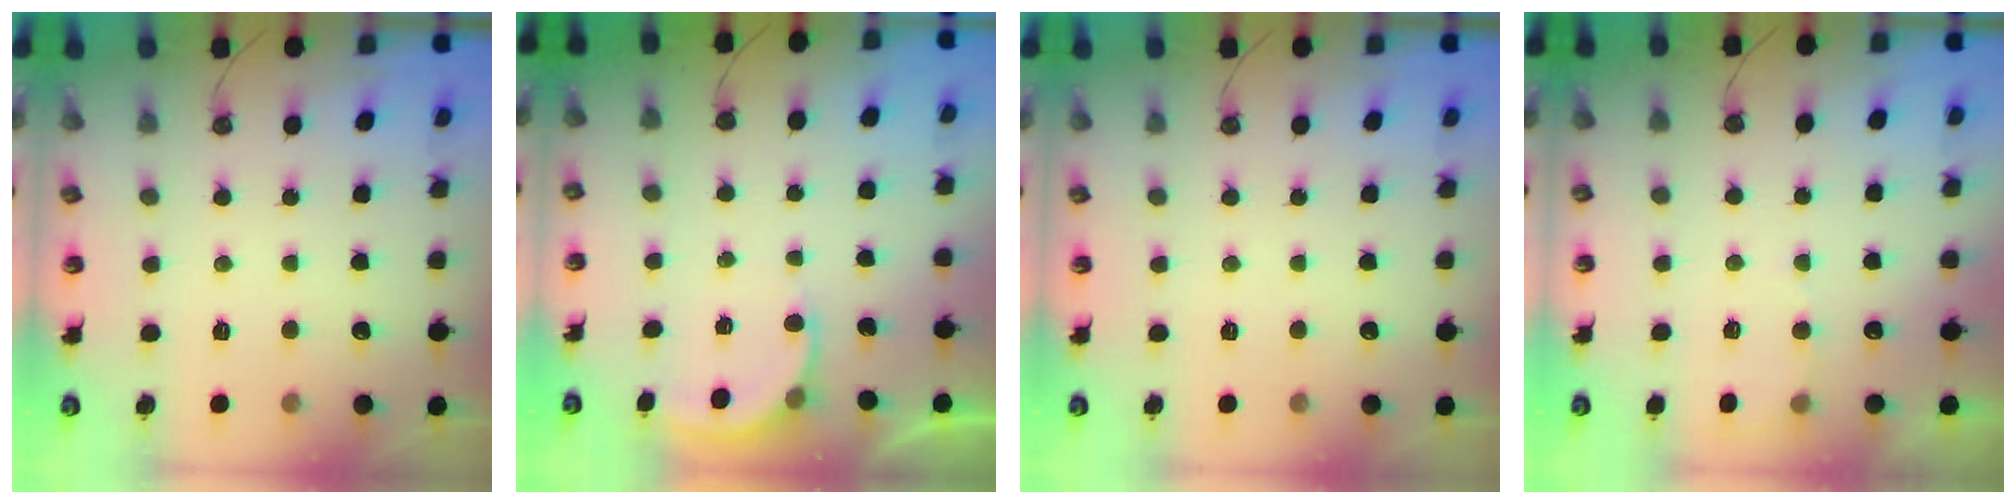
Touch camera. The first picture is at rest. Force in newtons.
{"total": 2.9, "press": 2.9, "slide": 0.2}
{"total": 0.0}
{"total": 4.3, "press": 4.1, "slide": 1.3}